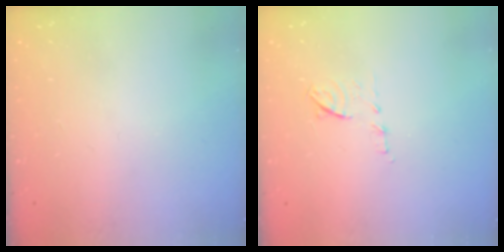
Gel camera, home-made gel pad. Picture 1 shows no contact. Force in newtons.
{"total": 6.8, "press": 6.8, "slide": 0.9}